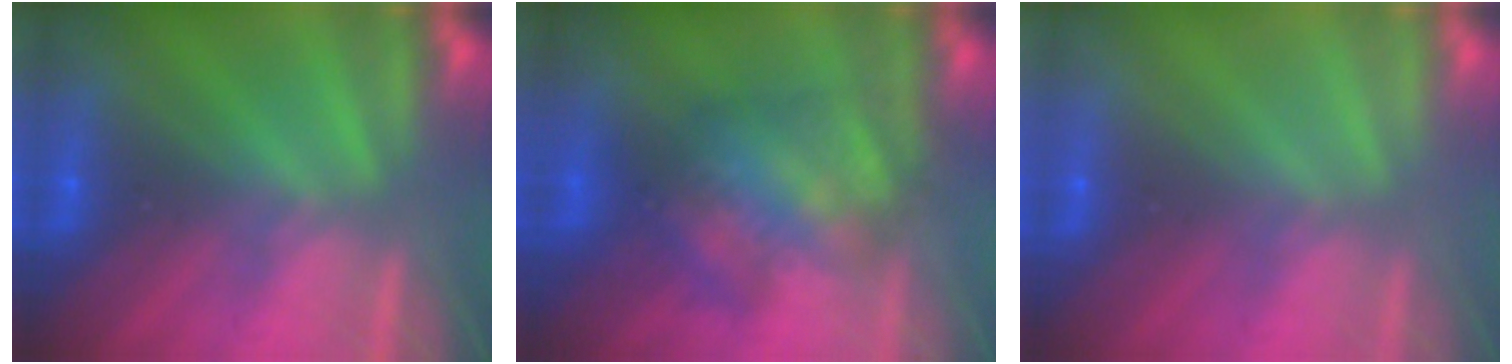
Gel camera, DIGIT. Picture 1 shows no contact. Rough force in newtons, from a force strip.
{"total": 3.9}
{"total": 2.9}